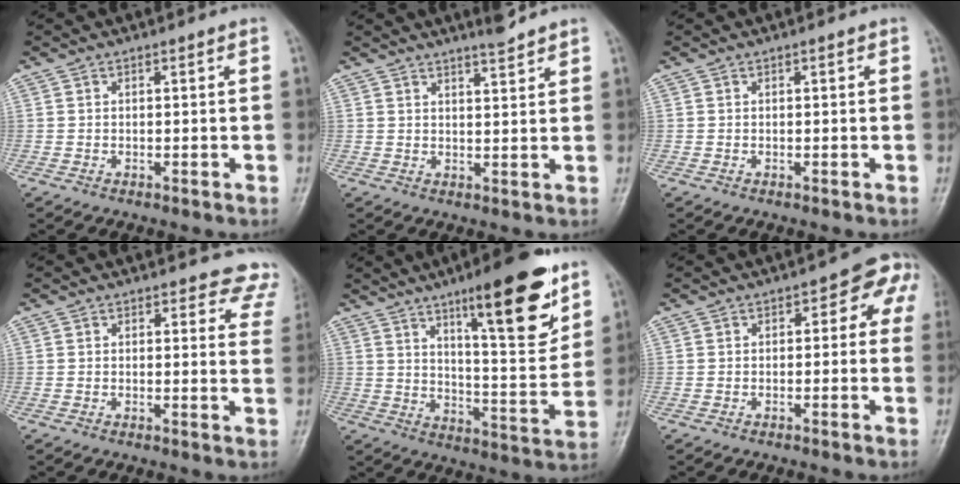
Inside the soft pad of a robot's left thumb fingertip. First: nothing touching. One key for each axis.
{"total": 3.7, "fx": 3.2, "fy": 0.4, "fz": 1.8, "tx": -0.022, "ty": -0.025, "tz": 0.052}
{"total": 0.0}
{"total": 7.2, "fx": 6.4, "fy": 3.2, "fz": 1.2, "tx": 0.038, "ty": -0.028, "tz": 0.038}
{"total": 18.2, "fx": 10.7, "fy": 4.3, "fz": 14.1, "tx": -0.178, "ty": -0.063, "tz": 0.168}
{"total": 5.5, "fx": 0.5, "fy": 3.6, "fz": 4.1, "tx": -0.003, "ty": 0.021, "tz": -0.008}